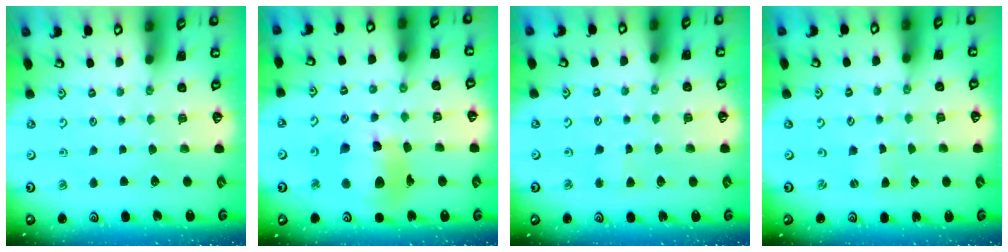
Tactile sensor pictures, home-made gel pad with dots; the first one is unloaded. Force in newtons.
{"total": 15.1, "press": 15.0, "slide": 1.9}
{"total": 2.2, "press": 2.2, "slide": 0.2}
{"total": 0.0}